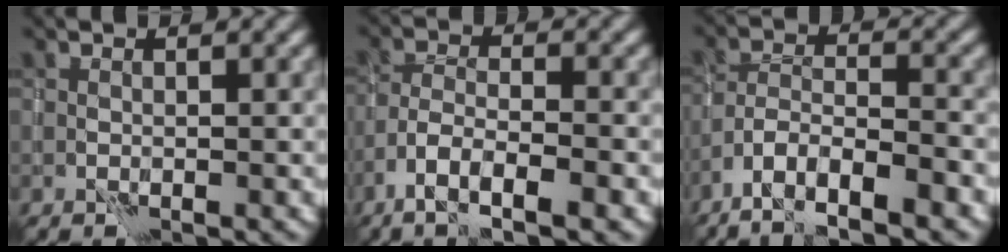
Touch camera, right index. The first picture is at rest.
{"total": 5.0, "force": [-3.2, 1.1, 3.7], "torque": [-0.072, 0.003, -0.058]}
{"total": 6.4, "force": [-4.7, 1.4, 4.1], "torque": [-0.071, 0.003, -0.085]}